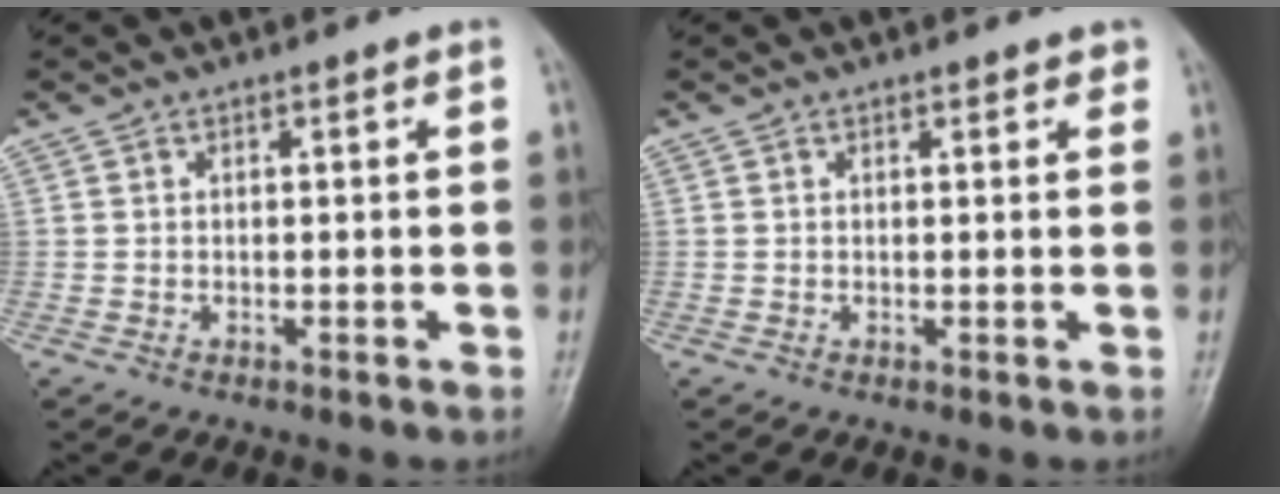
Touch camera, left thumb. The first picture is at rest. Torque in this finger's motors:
{"motor_torque": [-0.11, -0.04, 0.10, 0.02, 0.02]}